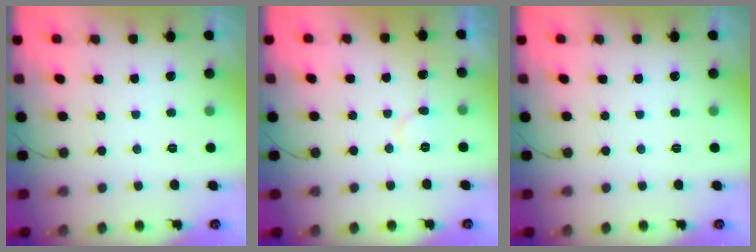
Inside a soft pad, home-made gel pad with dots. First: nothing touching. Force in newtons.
{"total": 6.1, "press": 6.1, "slide": 0.5}
{"total": 0.0}